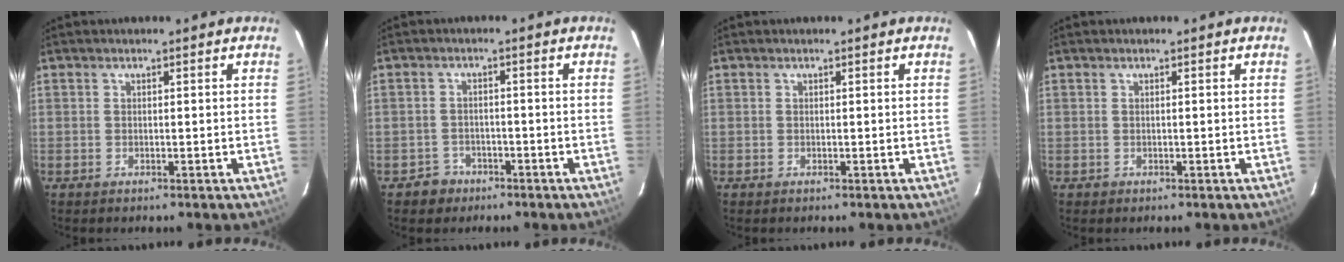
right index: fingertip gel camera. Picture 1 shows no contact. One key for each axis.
{"total": 3.6, "fx": -2.3, "fy": 2.8, "fz": 0.1, "tx": -0.015, "ty": 0.011, "tz": -0.033}
{"total": 0.0}
{"total": 0.0}